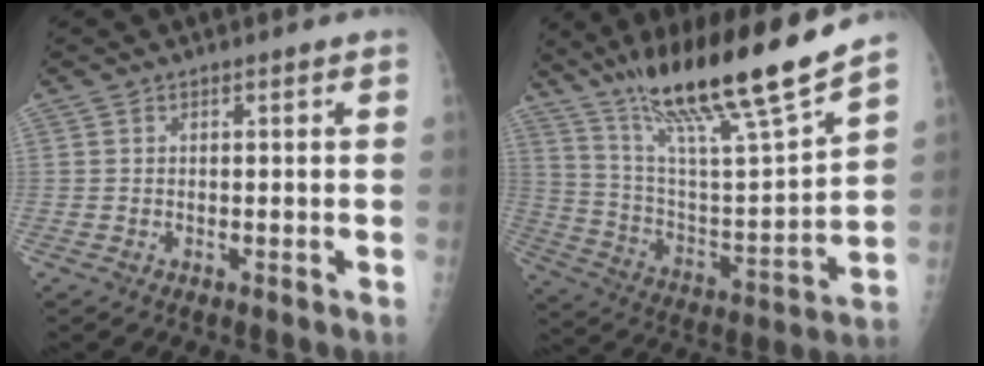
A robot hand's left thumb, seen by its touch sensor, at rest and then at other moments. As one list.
[{"total": 24.3, "force": [17.8, 2.1, 16.4], "torque": [-0.259, -0.065, 0.315]}]